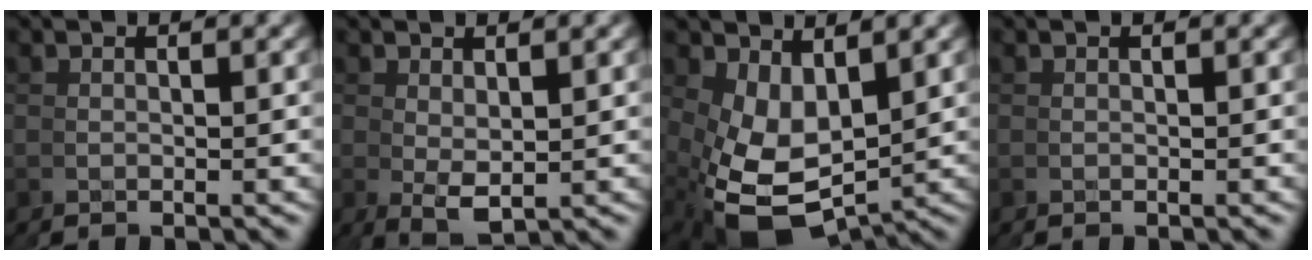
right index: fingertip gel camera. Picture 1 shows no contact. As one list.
[{"total": 2.8, "force": [-0.2, 1.8, 2.2], "torque": [-0.041, -0.015, 0.012]}, {"total": 9.1, "force": [-1.7, 6.9, 5.7], "torque": [-0.139, -0.062, 0.005]}, {"total": 0.0}]